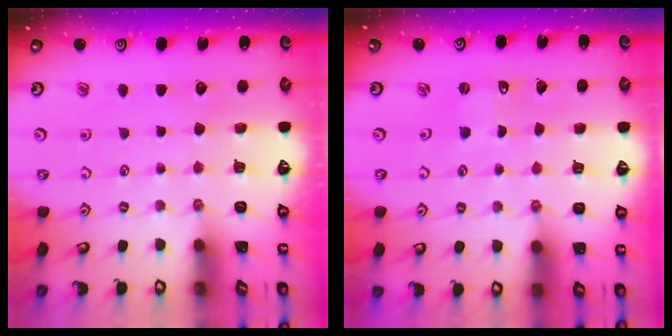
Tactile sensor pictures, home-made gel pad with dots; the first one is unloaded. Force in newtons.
{"total": 0.0}